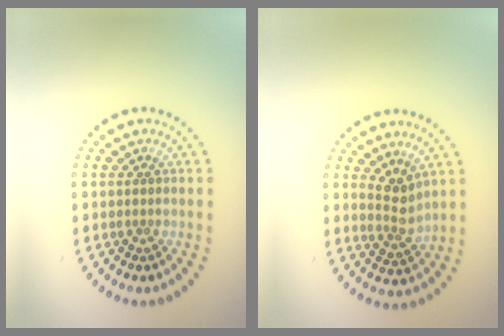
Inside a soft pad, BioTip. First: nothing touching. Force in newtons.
{"total": 2.5, "press": 1.9, "slide": 1.6}